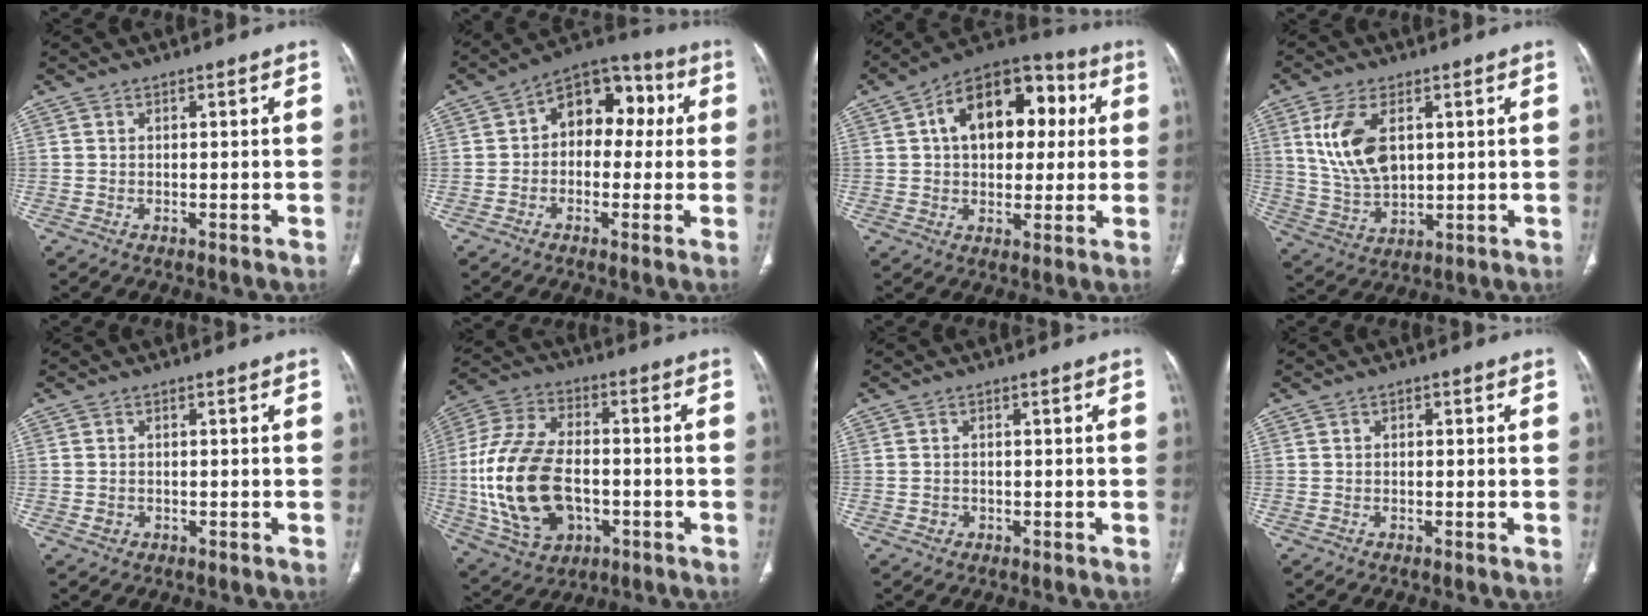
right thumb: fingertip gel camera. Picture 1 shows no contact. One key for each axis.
{"total": 11.9, "fx": 1.4, "fy": 8.3, "fz": 8.4, "tx": -0.071, "ty": 0.037, "tz": 0.004}
{"total": 18.0, "fx": 3.9, "fy": 11.4, "fz": 13.4, "tx": -0.161, "ty": 0.026, "tz": 0.053}
{"total": 11.5, "fx": 3.2, "fy": 6.4, "fz": 9.0, "tx": -0.179, "ty": -0.012, "tz": 0.073}
{"total": 1.3, "fx": -0.4, "fy": 1.1, "fz": 0.6, "tx": -0.010, "ty": 0.004, "tz": -0.003}
{"total": 21.1, "fx": -3.1, "fy": 13.1, "fz": 16.2, "tx": -0.326, "ty": 0.010, "tz": -0.043}
{"total": 1.2, "fx": -0.4, "fy": 1.1, "fz": 0.3, "tx": -0.003, "ty": 0.005, "tz": -0.004}
{"total": 0.5, "fx": 0.1, "fy": 0.4, "fz": 0.3, "tx": -0.003, "ty": 0.001, "tz": 0.000}